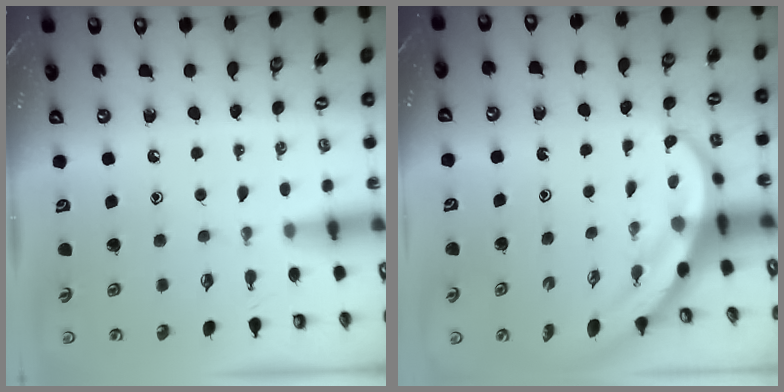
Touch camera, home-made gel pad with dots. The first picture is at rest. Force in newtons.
{"total": 3.8, "press": 3.7, "slide": 0.3}